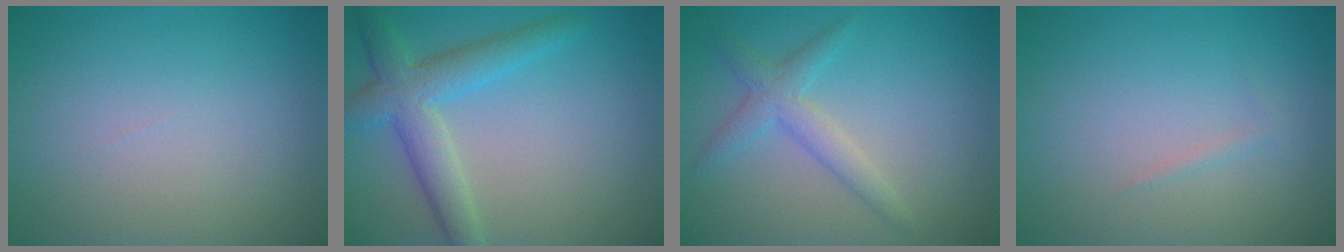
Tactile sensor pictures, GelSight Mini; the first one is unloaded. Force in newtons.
{"total": 4.7, "press": 4.7, "slide": 0.1}
{"total": 2.6, "press": 2.6, "slide": 0.1}
{"total": 0.6, "press": 0.5, "slide": 0.1}